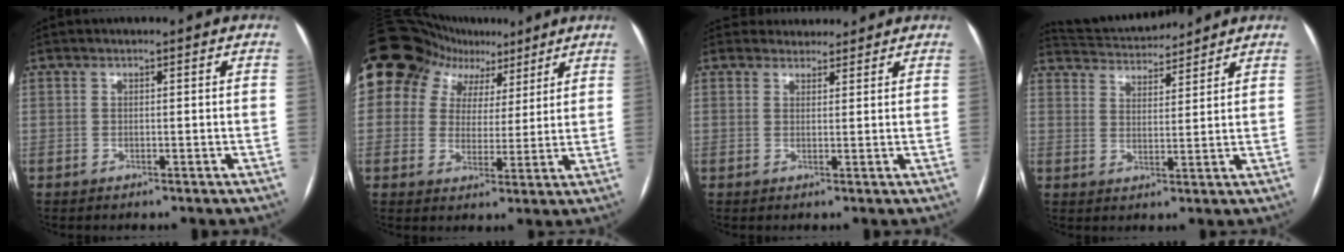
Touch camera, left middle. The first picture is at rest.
{"total": 13.1, "force": [8.2, 9.4, 3.8], "torque": [-0.070, 0.049, 0.124]}
{"total": 3.9, "force": [3.6, 1.5, -0.2], "torque": [0.009, 0.018, 0.047]}
{"total": 9.3, "force": [9.1, 1.0, 1.7], "torque": [-0.041, 0.022, 0.149]}